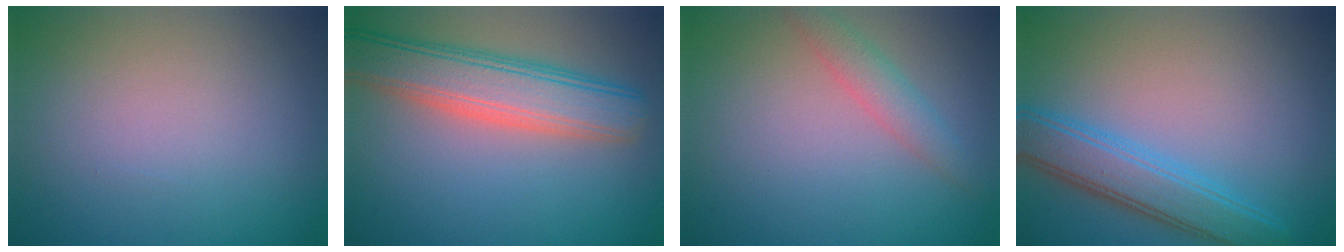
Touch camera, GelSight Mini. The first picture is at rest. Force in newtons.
{"total": 7.0, "press": 7.0, "slide": 0.8}
{"total": 2.2, "press": 2.2, "slide": 0.1}
{"total": 4.6, "press": 4.6, "slide": 0.1}